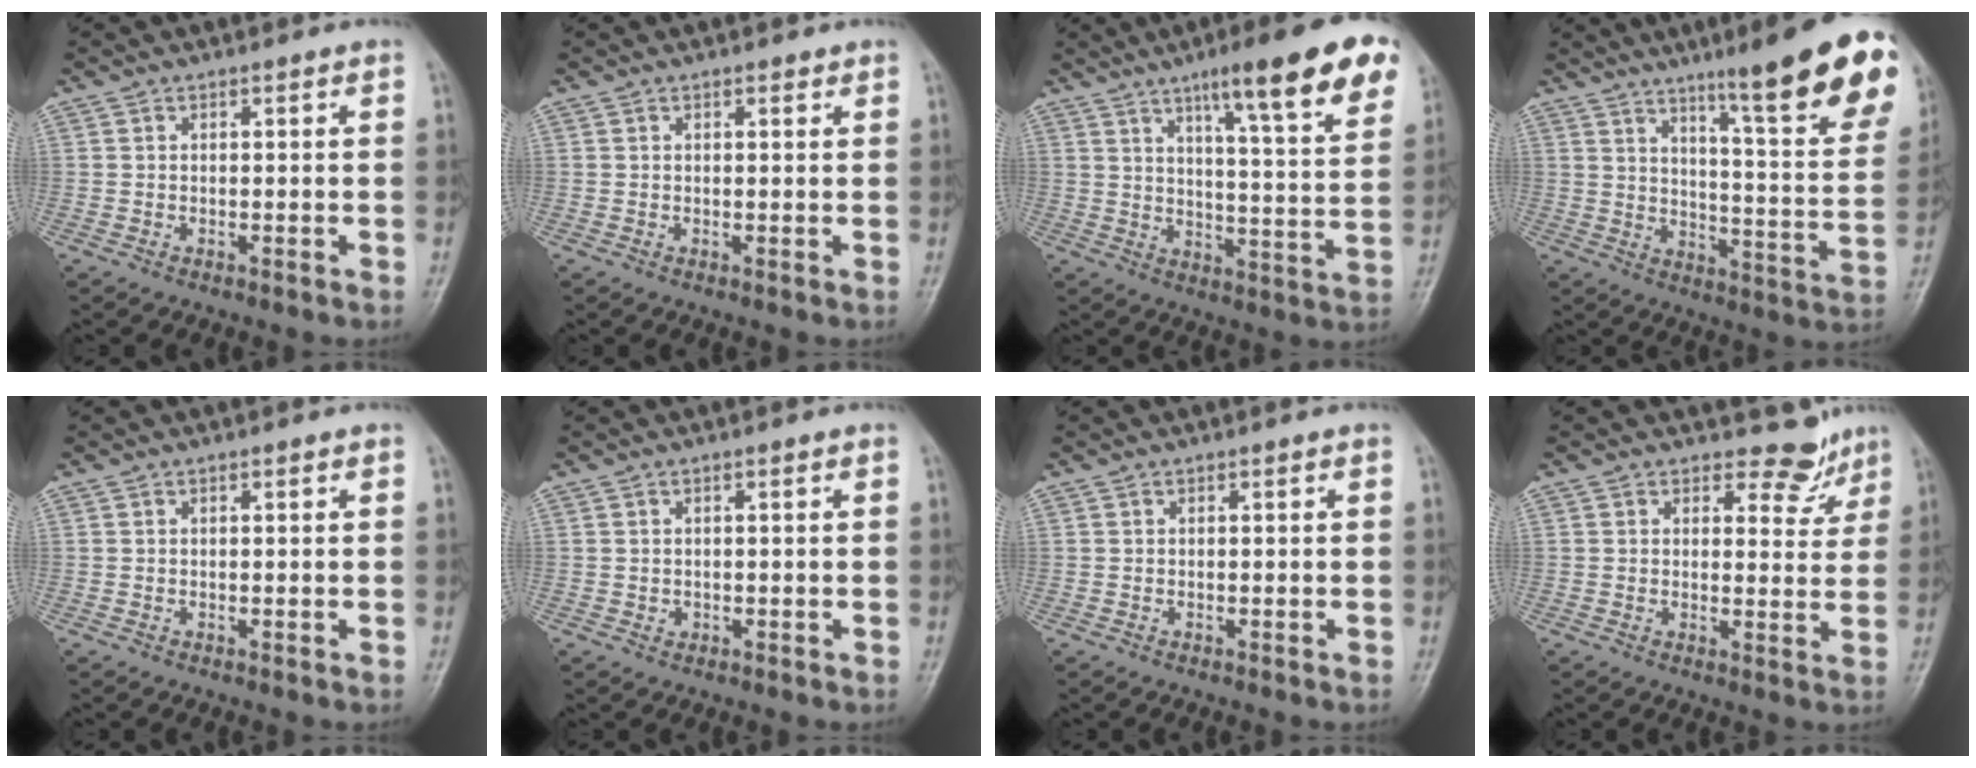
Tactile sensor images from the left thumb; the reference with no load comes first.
{"total": 0.9, "force": [0.6, 0.5, 0.5], "torque": [-0.004, -0.003, 0.006]}
{"total": 18.3, "force": [10.7, 3.1, 14.6], "torque": [-0.176, -0.037, 0.154]}
{"total": 22.4, "force": [14.1, 3.2, 17.2], "torque": [-0.202, -0.065, 0.196]}
{"total": 0.0}
{"total": 0.8, "force": [-0.1, 0.7, 0.3], "torque": [-0.002, 0.001, 0.001]}
{"total": 0.0}
{"total": 5.2, "force": [4.4, 2.7, 0.5], "torque": [0.018, -0.039, 0.050]}